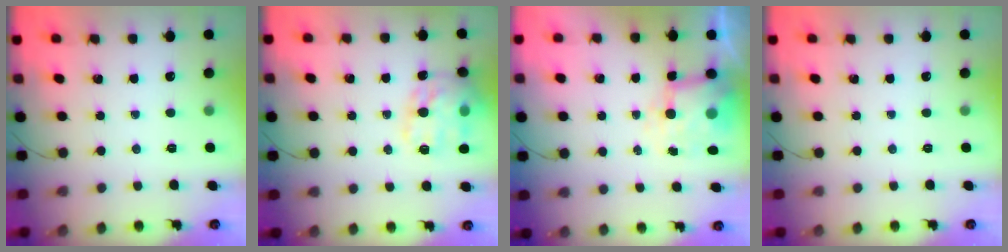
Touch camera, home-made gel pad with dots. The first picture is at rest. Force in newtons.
{"total": 18.1, "press": 18.1, "slide": 1.6}
{"total": 6.2, "press": 6.2, "slide": 0.5}
{"total": 0.0}